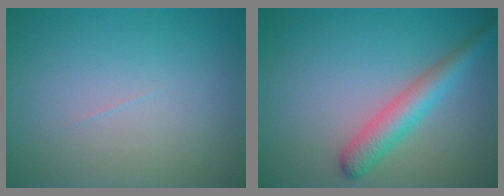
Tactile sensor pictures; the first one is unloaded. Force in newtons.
{"total": 3.6, "press": 3.6, "slide": 0.1}